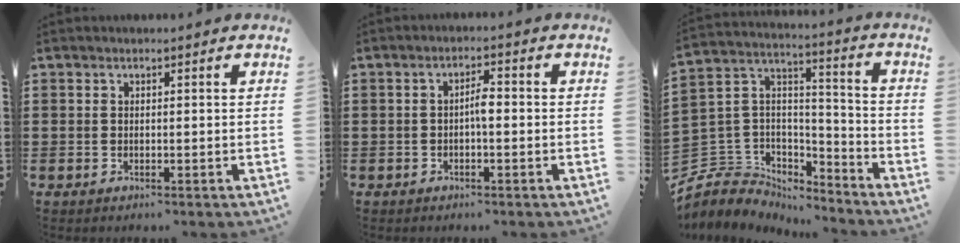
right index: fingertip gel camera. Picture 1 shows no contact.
{"total": 2.6, "force": [-0.4, 0.7, 2.5], "torque": [-0.046, 0.002, -0.009]}
{"total": 6.7, "force": [-4.8, 4.6, 0.2], "torque": [-0.046, -0.015, -0.098]}